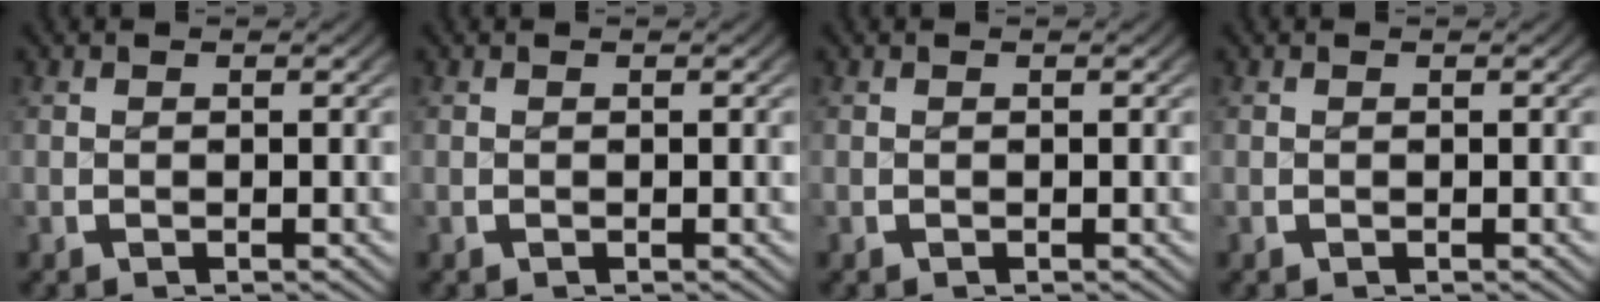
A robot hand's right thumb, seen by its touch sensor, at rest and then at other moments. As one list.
[{"total": 0.0}, {"total": 0.0}, {"total": 0.0}]